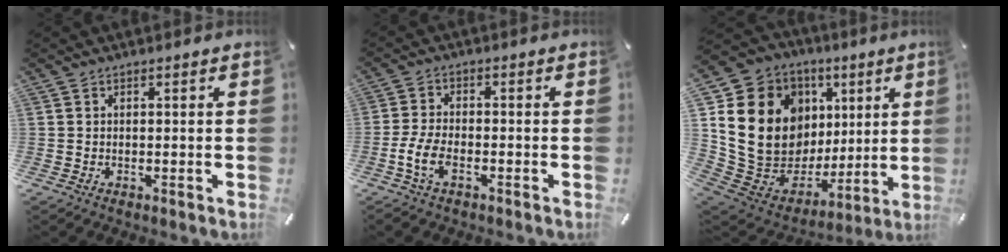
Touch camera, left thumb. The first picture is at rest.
{"total": 6.7, "force": [-2.9, 3.7, 4.8], "torque": [-0.107, 0.005, -0.054]}
{"total": 21.2, "force": [5.2, 16.5, 12.2], "torque": [-0.238, -0.050, 0.122]}